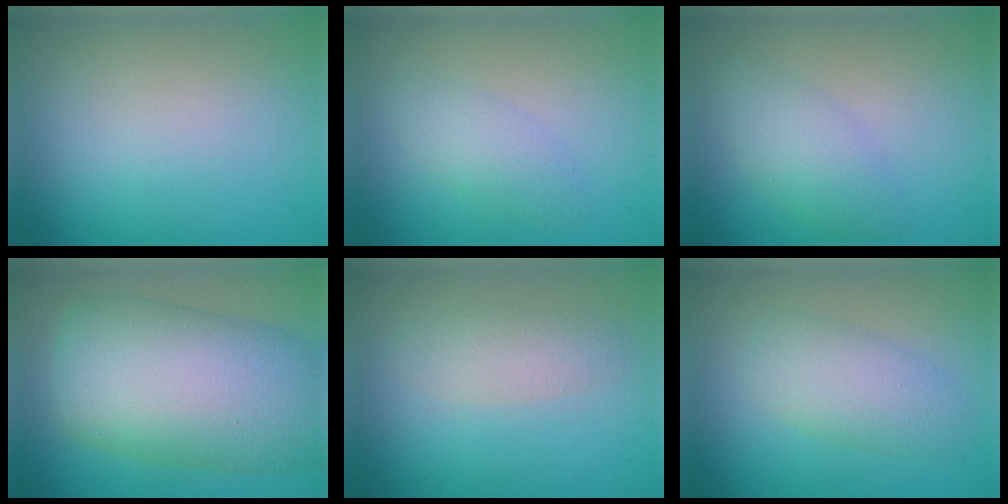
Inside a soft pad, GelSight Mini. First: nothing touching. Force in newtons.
{"total": 2.1, "press": 2.1, "slide": 0.1}
{"total": 2.8, "press": 2.8, "slide": 0.2}
{"total": 12.8, "press": 12.8, "slide": 0.5}
{"total": 2.3, "press": 2.3, "slide": 0.2}
{"total": 3.8, "press": 3.8, "slide": 0.1}